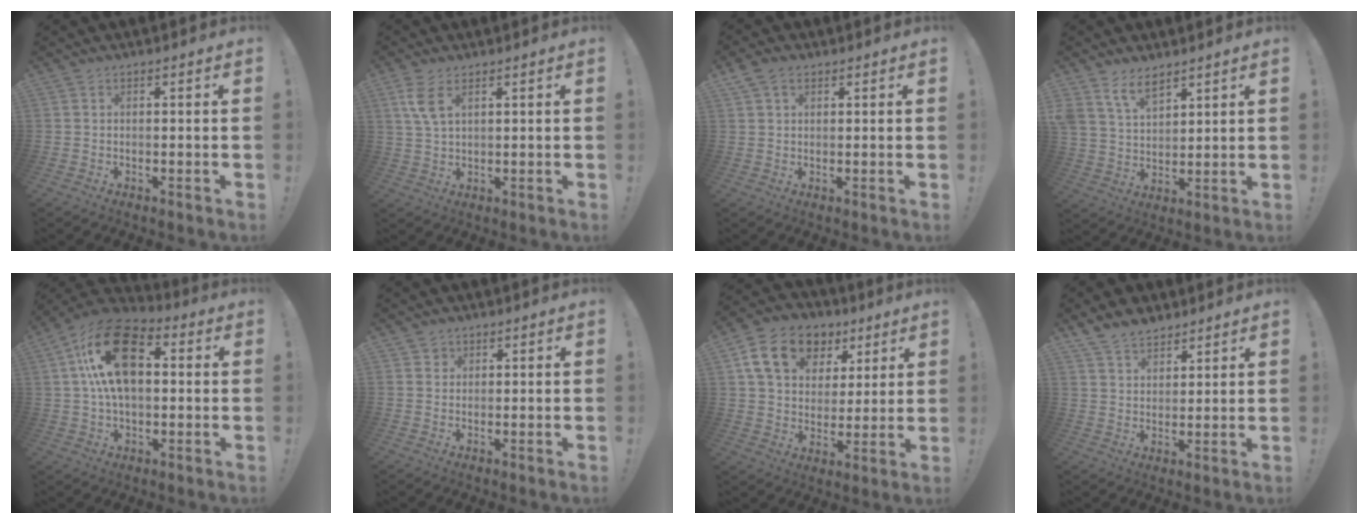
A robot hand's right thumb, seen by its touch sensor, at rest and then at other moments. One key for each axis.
{"total": 6.6, "fx": 3.1, "fy": 3.1, "fz": 5.0, "tx": -0.098, "ty": -0.009, "tz": 0.057}
{"total": 3.9, "fx": 2.1, "fy": 2.5, "fz": 2.1, "tx": -0.043, "ty": 0.001, "tz": 0.041}
{"total": 8.8, "fx": 6.6, "fy": 4.3, "fz": 3.9, "tx": -0.088, "ty": -0.028, "tz": 0.130}
{"total": 19.9, "fx": 4.1, "fy": 12.0, "fz": 15.3, "tx": -0.282, "ty": 0.011, "tz": 0.072}
{"total": 1.5, "fx": 0.8, "fy": 1.2, "fz": 0.1, "tx": -0.004, "ty": -0.002, "tz": 0.015}
{"total": 16.8, "fx": 7.9, "fy": 12.2, "fz": 8.5, "tx": -0.129, "ty": -0.027, "tz": 0.151}
{"total": 7.5, "fx": 6.0, "fy": 3.9, "fz": 2.2, "tx": -0.046, "ty": -0.034, "tz": 0.118}